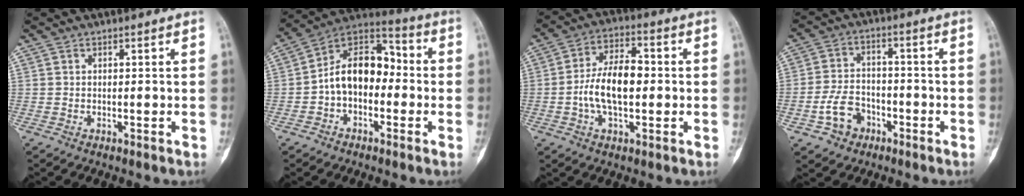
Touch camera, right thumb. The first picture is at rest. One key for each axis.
{"total": 13.2, "fx": -1.6, "fy": 8.9, "fz": 9.6, "tx": -0.130, "ty": 0.050, "tz": -0.044}
{"total": 11.0, "fx": -0.9, "fy": 5.8, "fz": 9.4, "tx": -0.167, "ty": 0.024, "tz": -0.021}
{"total": 7.9, "fx": -3.6, "fy": 6.0, "fz": 3.6, "tx": -0.049, "ty": 0.033, "tz": -0.060}